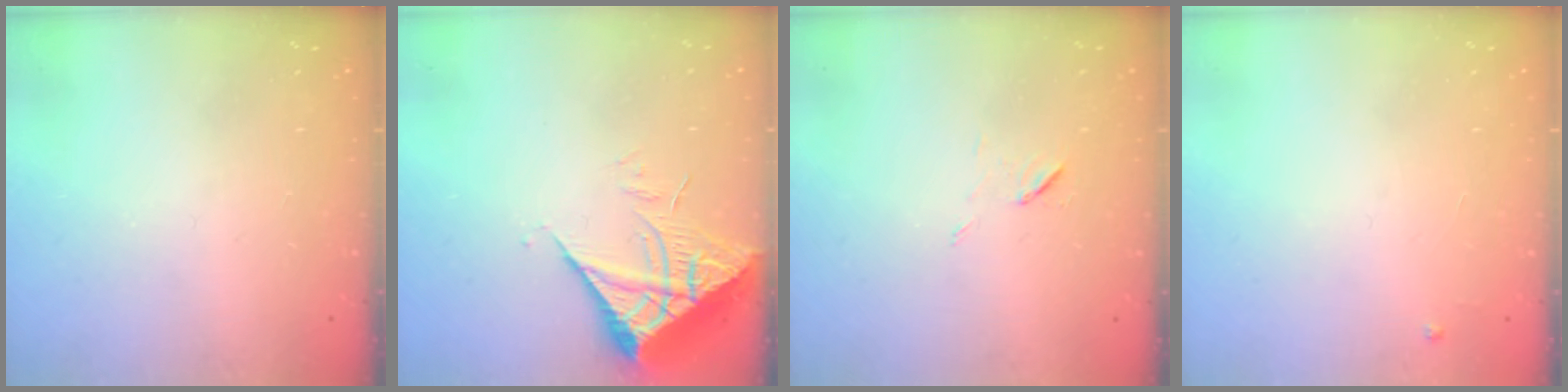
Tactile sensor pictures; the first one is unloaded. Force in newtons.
{"total": 8.0, "press": 8.0, "slide": 0.8}
{"total": 6.6, "press": 6.3, "slide": 2.0}
{"total": 2.4, "press": 2.4, "slide": 0.4}